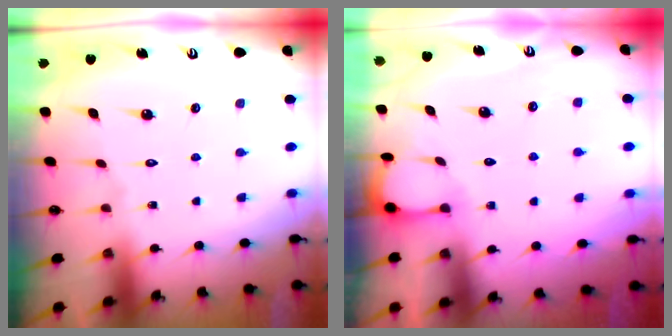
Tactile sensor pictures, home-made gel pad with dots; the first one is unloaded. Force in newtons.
{"total": 2.1, "press": 2.1, "slide": 0.2}